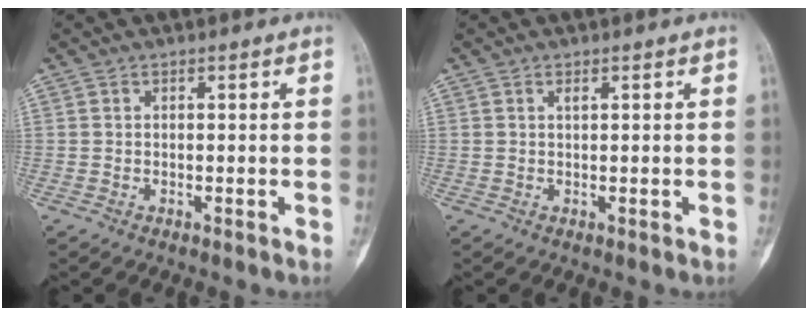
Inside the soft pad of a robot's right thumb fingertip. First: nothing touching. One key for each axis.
{"total": 0.8, "fx": 0.4, "fy": 0.2, "fz": 0.7, "tx": -0.016, "ty": -0.001, "tz": 0.006}